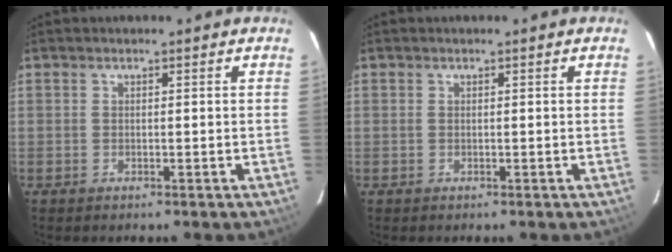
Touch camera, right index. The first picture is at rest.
{"total": 0.0}